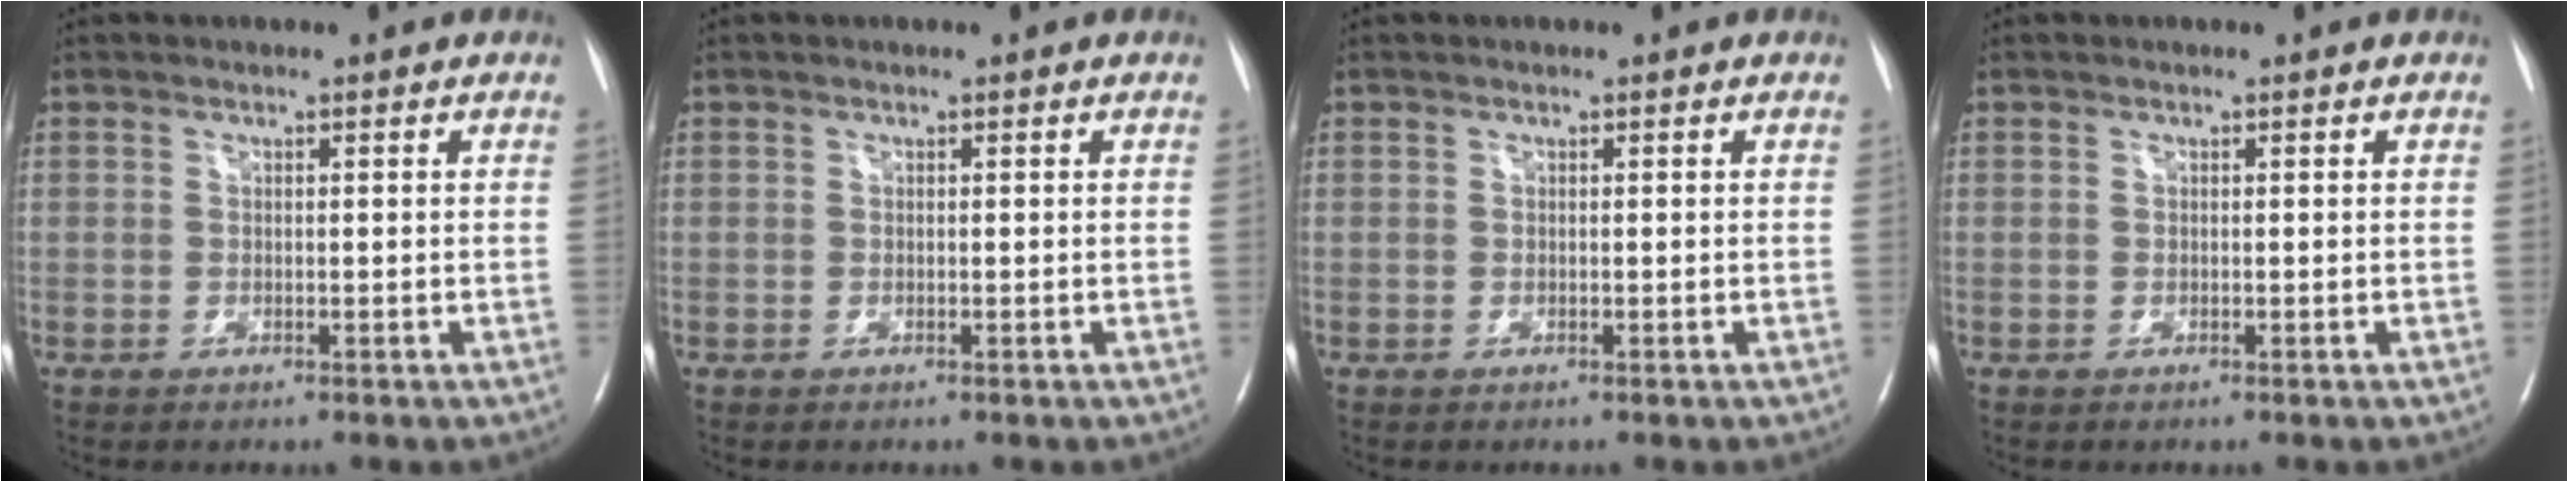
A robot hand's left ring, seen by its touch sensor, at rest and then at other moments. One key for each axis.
{"total": 0.0}
{"total": 0.0}
{"total": 0.0}